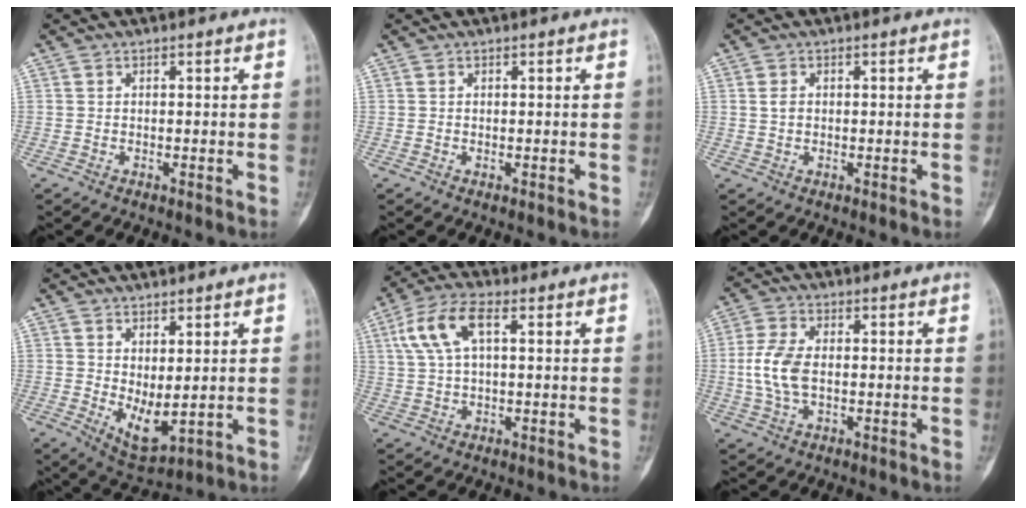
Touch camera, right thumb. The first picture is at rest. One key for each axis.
{"total": 0.0}
{"total": 1.5, "fx": 0.2, "fy": 1.2, "fz": 1.0, "tx": -0.016, "ty": 0.001, "tz": 0.005}
{"total": 7.0, "fx": 0.6, "fy": 3.2, "fz": 6.1, "tx": -0.093, "ty": -0.020, "tz": 0.030}
{"total": 9.0, "fx": 2.9, "fy": 3.9, "fz": 7.6, "tx": -0.165, "ty": 0.021, "tz": 0.056}
{"total": 7.5, "fx": -0.3, "fy": 4.2, "fz": 6.2, "tx": -0.143, "ty": 0.007, "tz": -0.008}